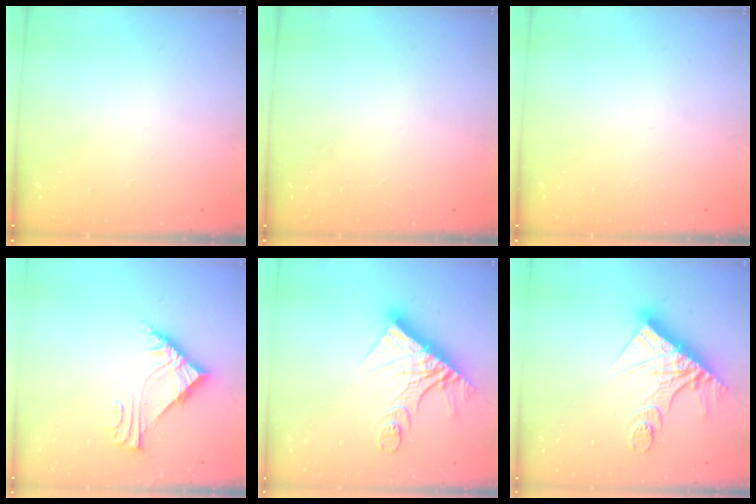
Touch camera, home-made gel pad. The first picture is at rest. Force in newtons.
{"total": 0.0}
{"total": 0.0}
{"total": 6.6, "press": 6.6, "slide": 0.4}
{"total": 16.2, "press": 16.2, "slide": 1.7}
{"total": 16.2, "press": 16.2, "slide": 1.7}